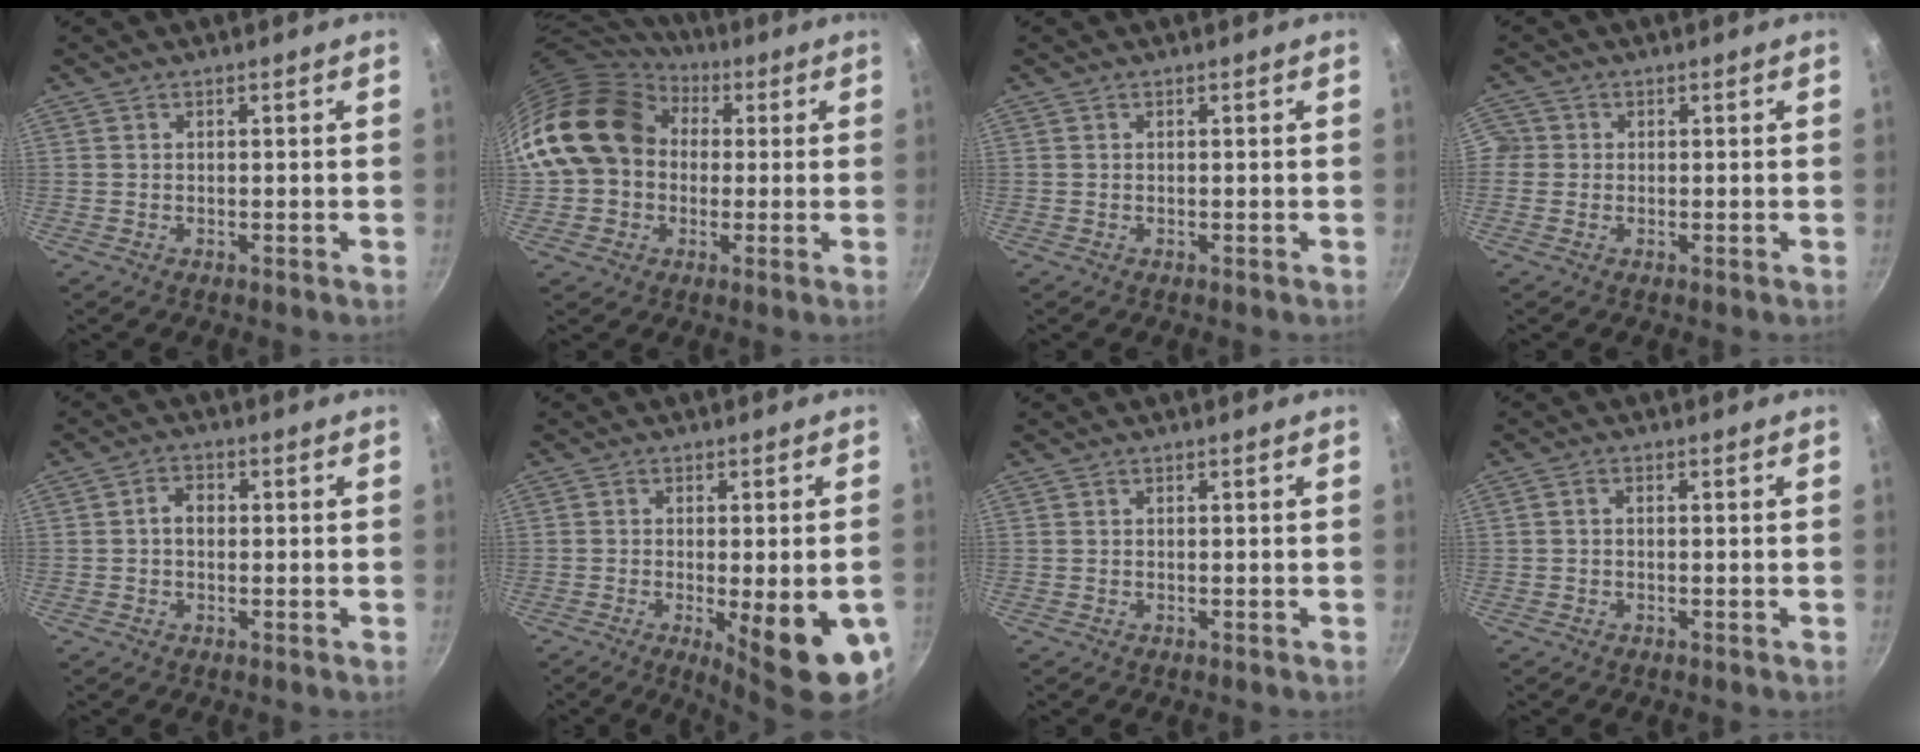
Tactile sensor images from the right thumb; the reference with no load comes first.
{"total": 17.6, "force": [2.9, 14.5, 9.5], "torque": [-0.158, 0.037, 0.046]}
{"total": 0.0}
{"total": 2.6, "force": [-0.3, 2.5, 0.4], "torque": [0.009, 0.003, -0.012]}
{"total": 3.2, "force": [0.0, 2.4, 2.1], "torque": [-0.024, 0.010, -0.004]}
{"total": 15.0, "force": [-4.7, 4.1, 13.7], "torque": [-0.155, -0.006, -0.051]}
{"total": 0.0}
{"total": 1.1, "force": [-0.2, 0.7, 0.8], "torque": [-0.018, 0.008, -0.004]}